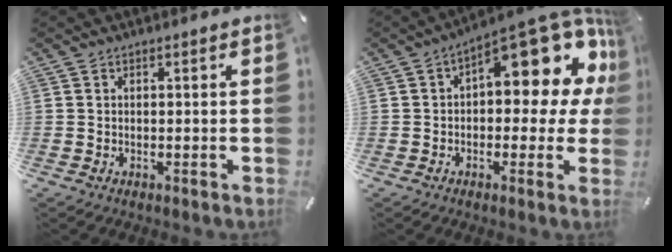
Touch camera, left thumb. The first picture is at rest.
{"total": 16.1, "force": [7.8, 7.2, 12.1], "torque": [-0.152, -0.066, 0.128]}